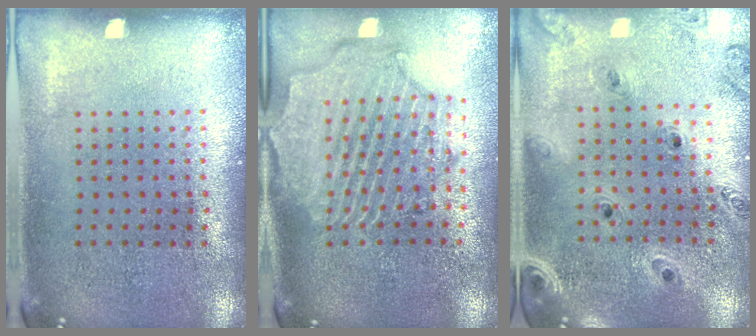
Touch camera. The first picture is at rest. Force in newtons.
{"total": 2.6, "press": 2.3, "slide": 1.1}
{"total": 1.4, "press": 1.3, "slide": 0.2}